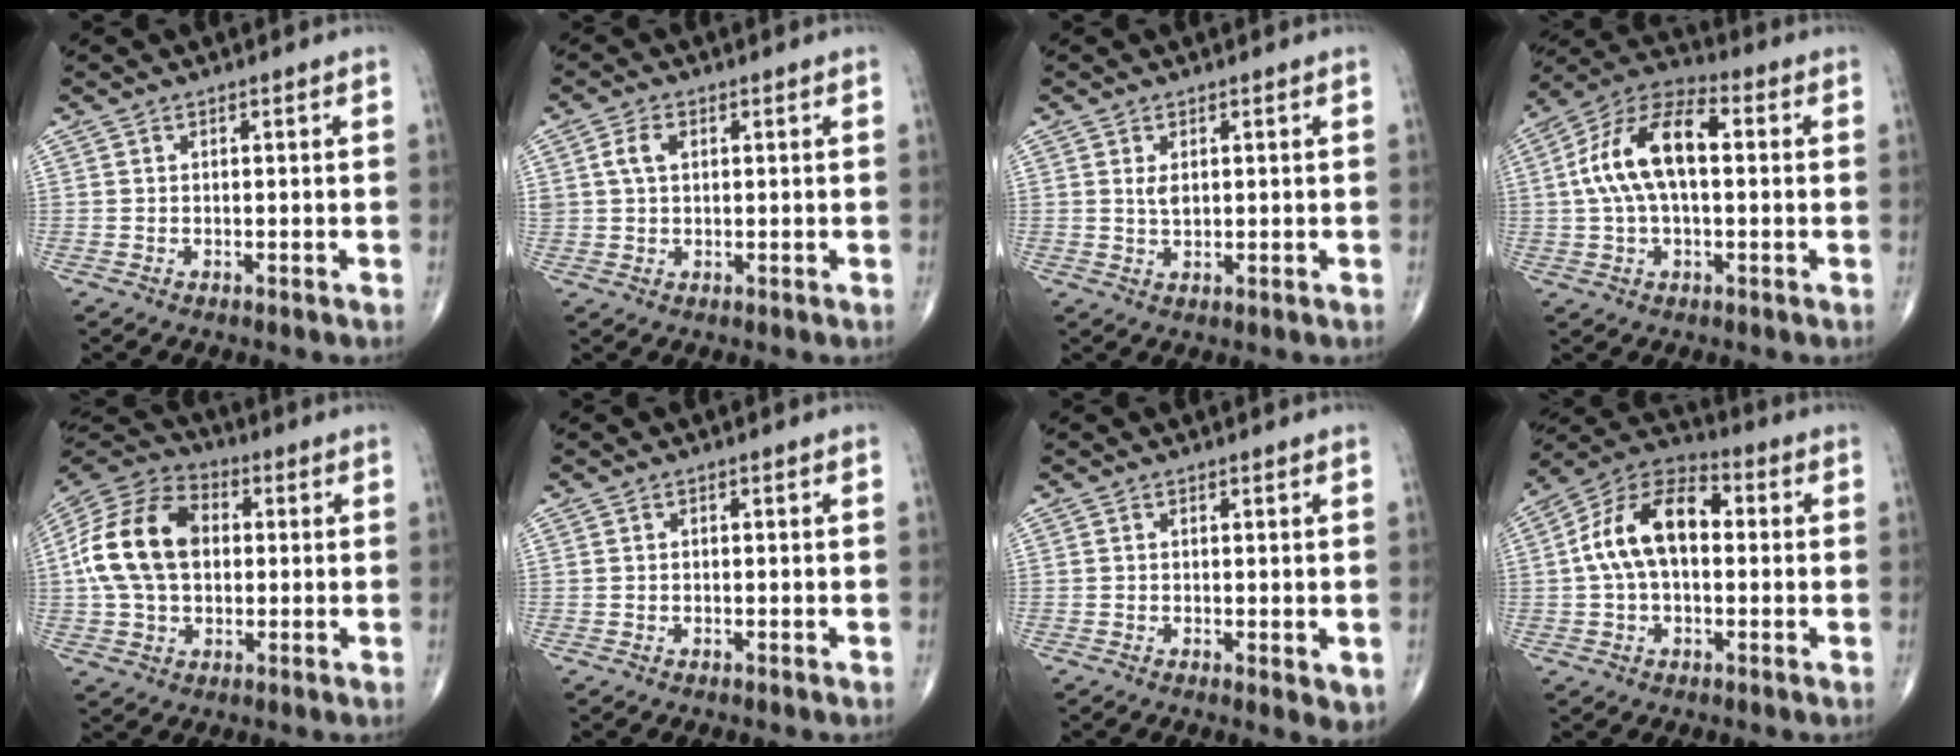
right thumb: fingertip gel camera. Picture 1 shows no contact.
{"total": 3.4, "force": [0.9, 2.2, 2.4], "torque": [-0.051, 0.005, 0.020]}
{"total": 2.3, "force": [0.6, 1.1, 1.9], "torque": [-0.033, -0.007, 0.014]}
{"total": 14.8, "force": [1.5, 7.6, 12.6], "torque": [-0.240, 0.037, 0.020]}
{"total": 17.8, "force": [1.5, 12.1, 13.0], "torque": [-0.245, 0.026, 0.023]}
{"total": 0.0}
{"total": 2.9, "force": [-0.4, 1.0, 2.7], "torque": [-0.037, -0.010, -0.006]}
{"total": 14.3, "force": [1.1, 8.5, 11.4], "torque": [-0.200, 0.040, 0.006]}